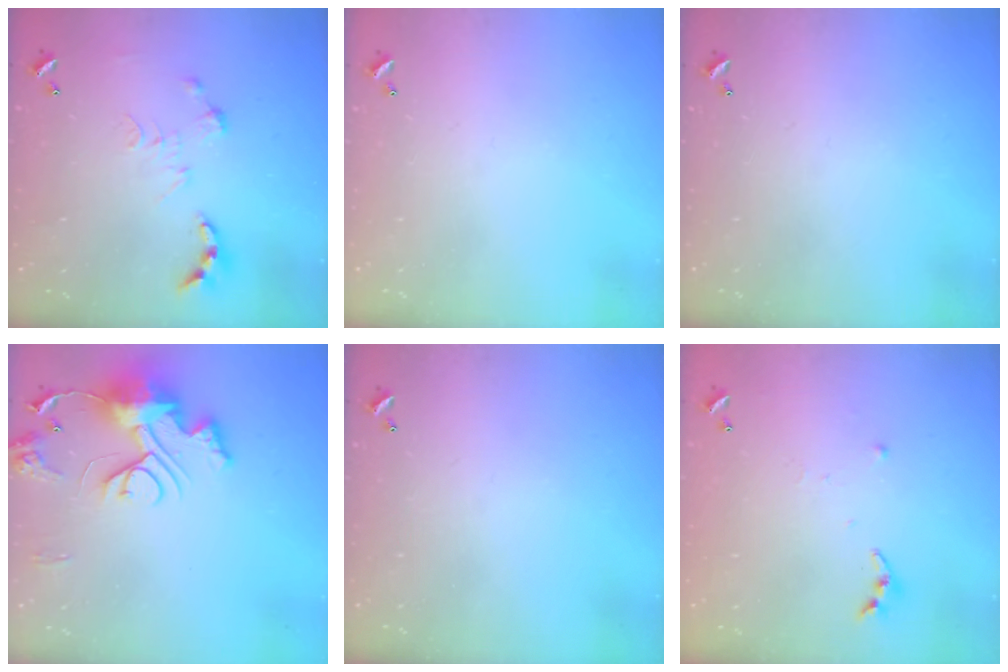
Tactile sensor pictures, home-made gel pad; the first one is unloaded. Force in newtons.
{"total": 0.0}
{"total": 0.0}
{"total": 13.2, "press": 13.1, "slide": 1.4}
{"total": 0.0}
{"total": 3.8, "press": 3.8, "slide": 0.3}